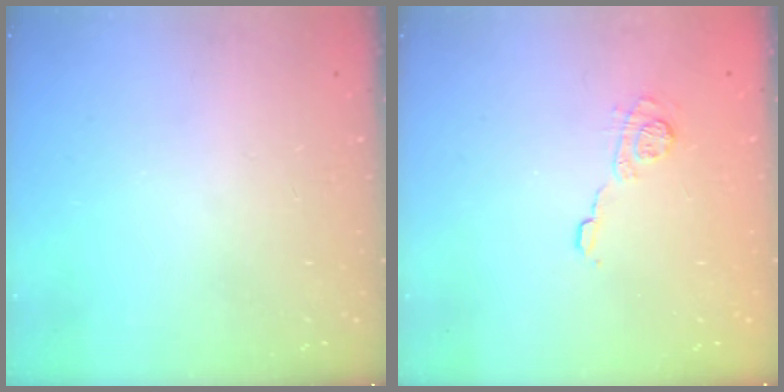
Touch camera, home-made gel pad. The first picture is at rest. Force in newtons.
{"total": 9.5, "press": 9.5, "slide": 0.8}